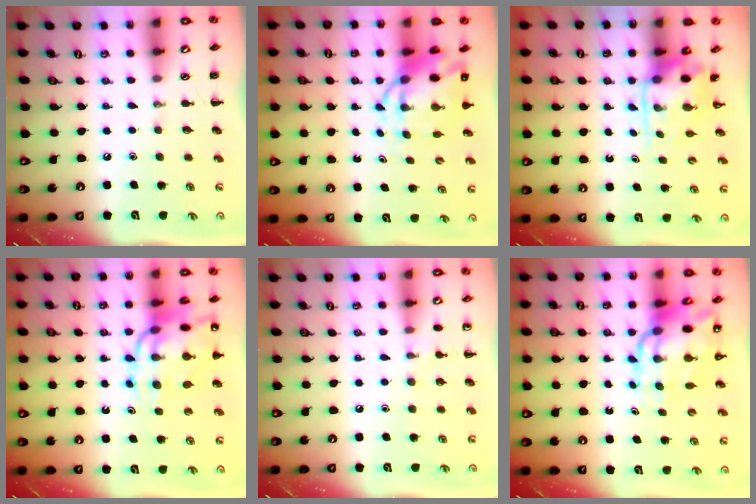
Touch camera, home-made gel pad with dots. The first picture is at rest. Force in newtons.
{"total": 6.9, "press": 6.7, "slide": 1.8}
{"total": 3.5, "press": 3.4, "slide": 0.7}
{"total": 14.9, "press": 14.3, "slide": 4.1}
{"total": 5.5, "press": 5.1, "slide": 1.8}
{"total": 12.5, "press": 11.9, "slide": 3.8}